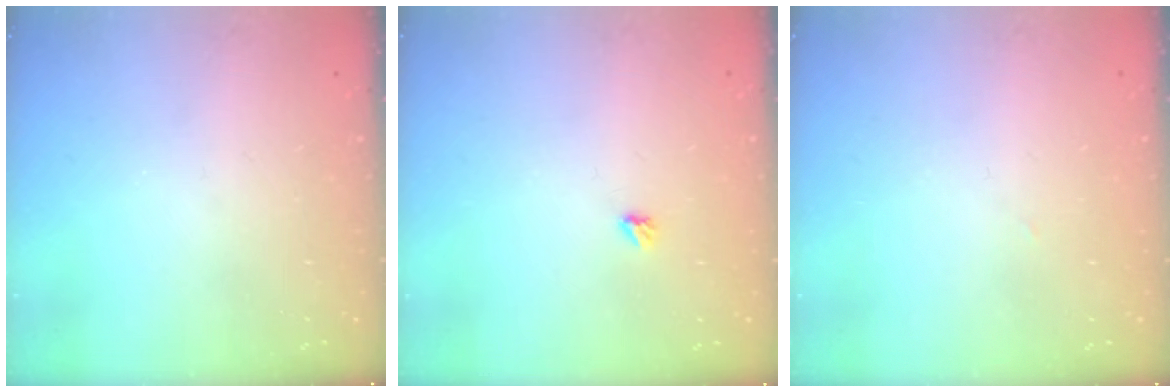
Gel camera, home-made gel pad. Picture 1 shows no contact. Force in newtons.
{"total": 2.9, "press": 2.9, "slide": 0.5}
{"total": 1.1, "press": 1.1, "slide": 0.1}